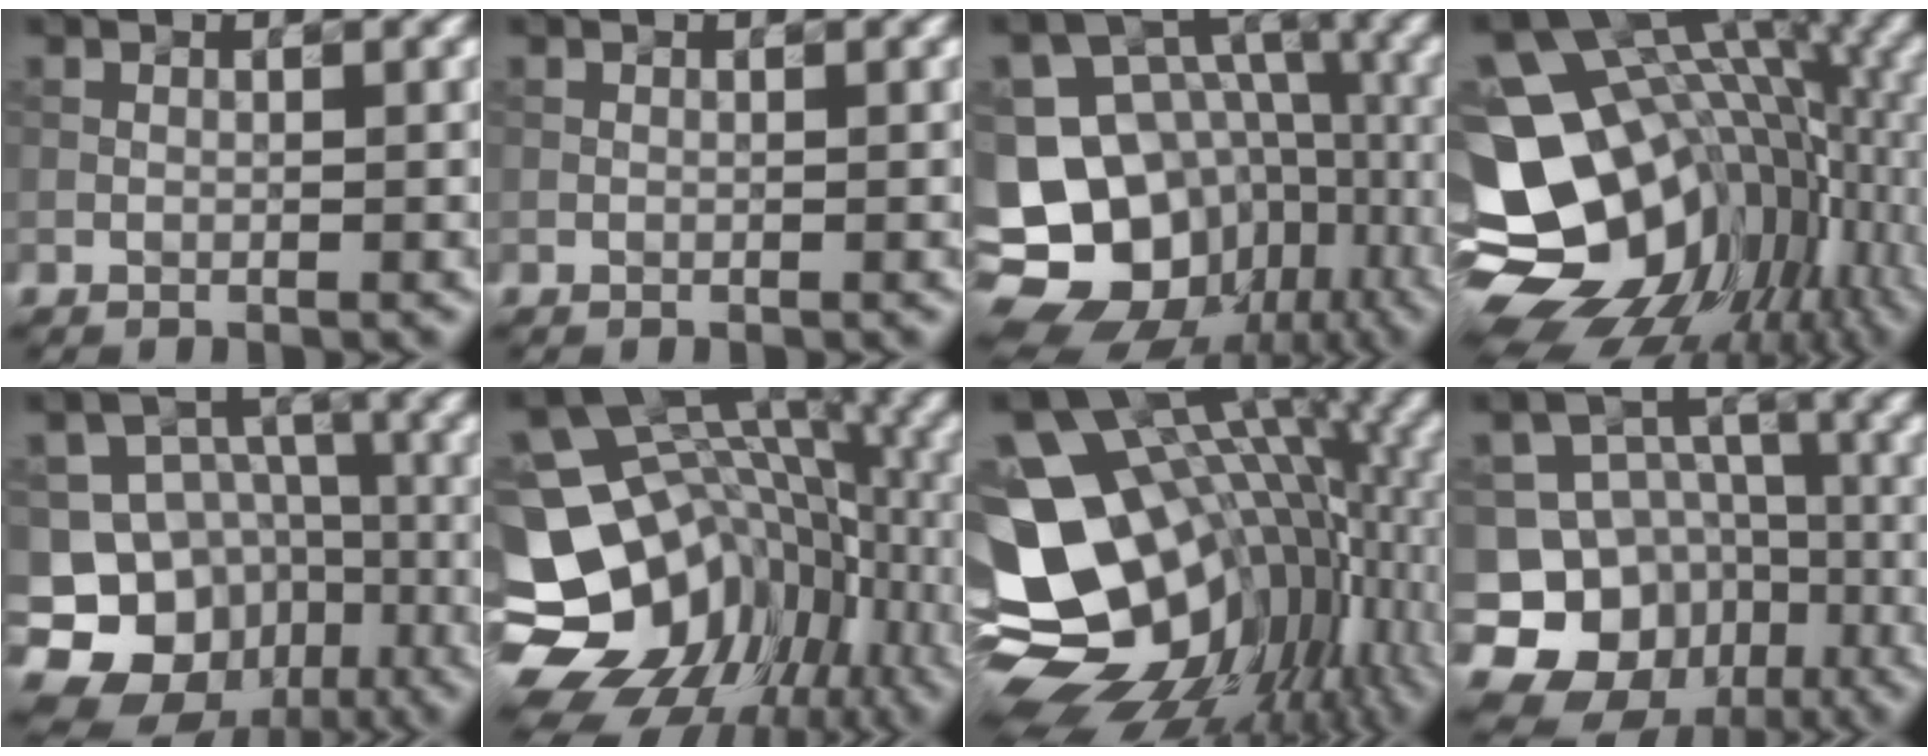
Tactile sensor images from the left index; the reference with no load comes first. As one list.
[{"total": 0.0}, {"total": 17.6, "force": [-7.1, 14.3, 7.2], "torque": [-0.148, -0.017, -0.090]}, {"total": 16.6, "force": [-4.1, 11.5, 11.2], "torque": [-0.204, -0.021, -0.044]}, {"total": 15.7, "force": [-8.8, 12.3, 4.0], "torque": [-0.078, -0.039, -0.135]}, {"total": 15.2, "force": [-5.8, 11.7, 7.7], "torque": [-0.145, -0.009, -0.078]}, {"total": 16.0, "force": [-2.4, 10.8, 11.5], "torque": [-0.194, -0.015, -0.016]}, {"total": 13.4, "force": [-7.5, 10.5, 3.4], "torque": [-0.064, -0.018, -0.121]}]